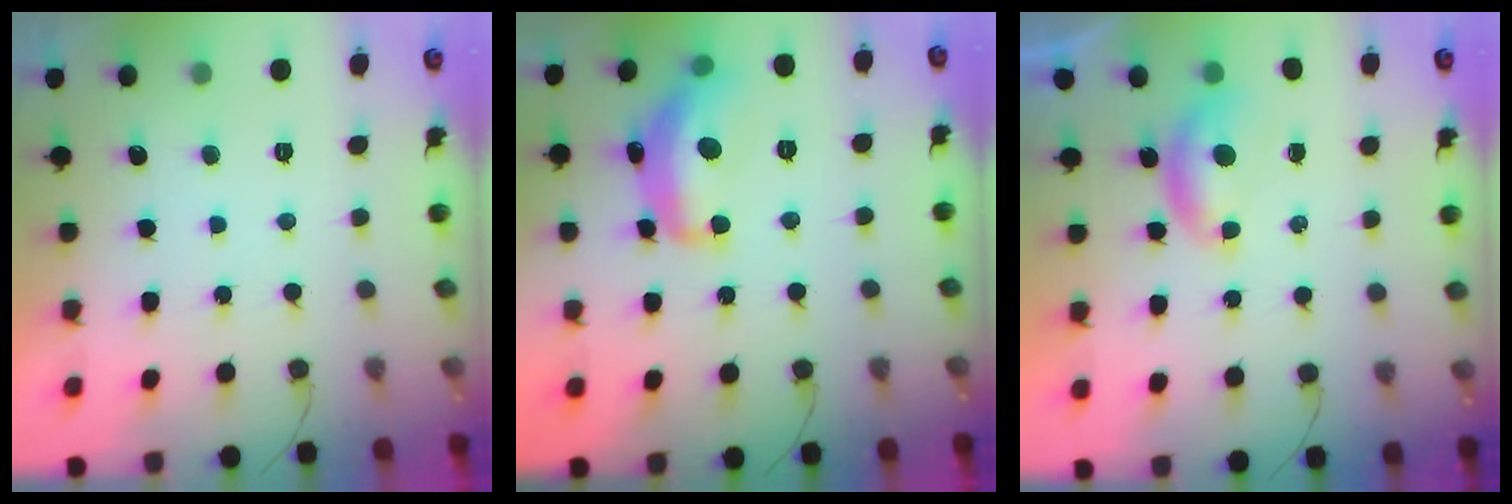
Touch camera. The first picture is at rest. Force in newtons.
{"total": 15.7, "press": 15.6, "slide": 1.0}
{"total": 5.5, "press": 5.4, "slide": 0.8}